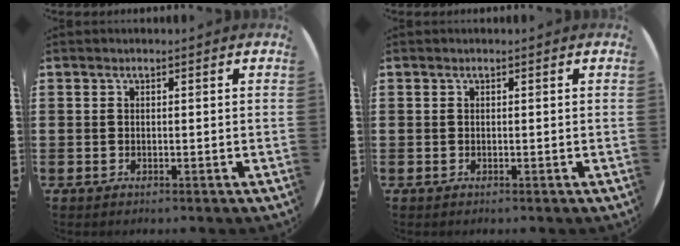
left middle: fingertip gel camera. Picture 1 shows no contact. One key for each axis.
{"total": 0.0}